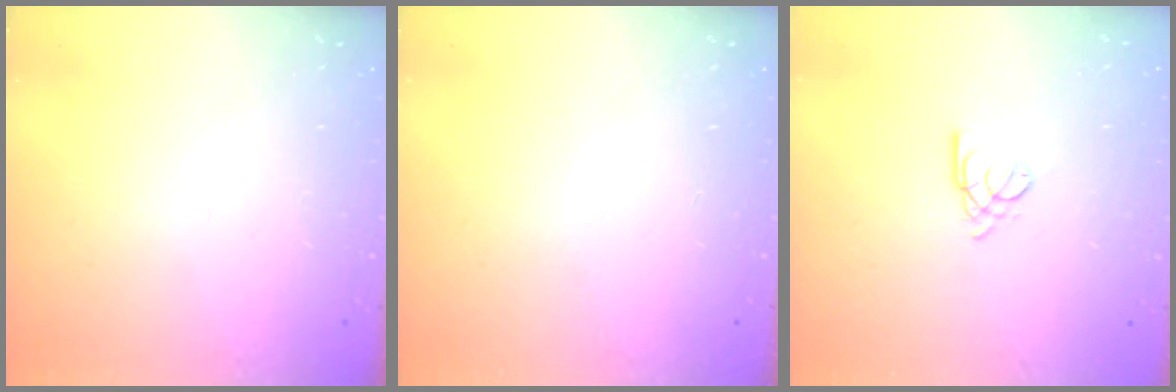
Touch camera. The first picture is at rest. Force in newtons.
{"total": 0.0}
{"total": 3.0, "press": 2.9, "slide": 0.5}